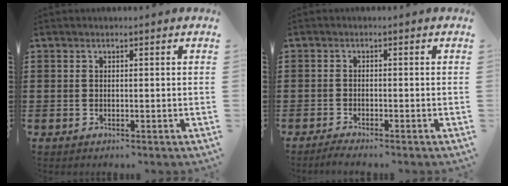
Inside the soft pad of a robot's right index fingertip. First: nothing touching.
{"total": 1.5, "force": [-1.4, -0.2, 0.2], "torque": [-0.006, -0.001, -0.027]}